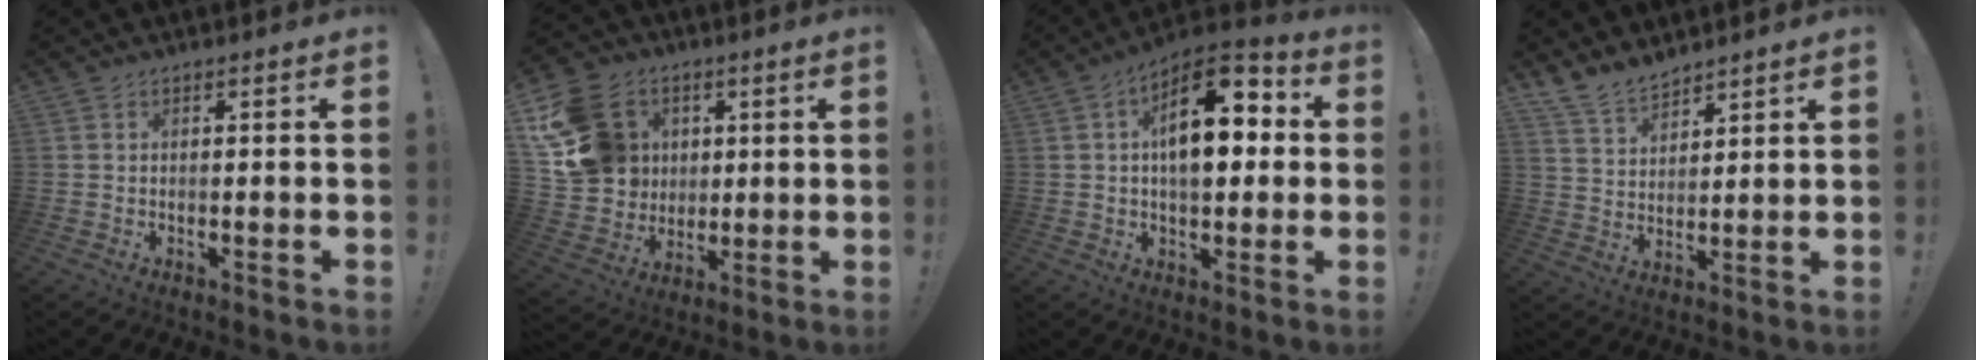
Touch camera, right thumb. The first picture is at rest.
{"total": 18.6, "force": [5.2, 16.0, 7.8], "torque": [-0.130, -0.005, 0.126]}
{"total": 17.0, "force": [3.3, 9.1, 13.9], "torque": [-0.195, -0.001, 0.048]}
{"total": 8.3, "force": [7.4, 3.1, 2.0], "torque": [-0.055, -0.047, 0.148]}